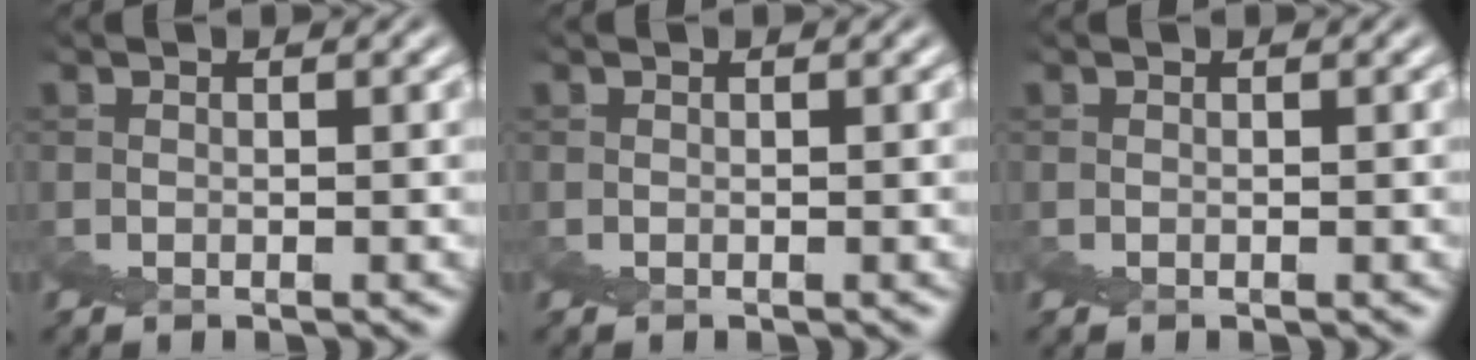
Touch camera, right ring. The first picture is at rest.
{"total": 0.0}
{"total": 0.0}